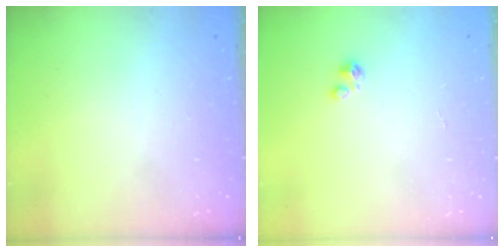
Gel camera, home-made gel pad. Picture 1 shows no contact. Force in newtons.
{"total": 1.6, "press": 1.6, "slide": 0.2}